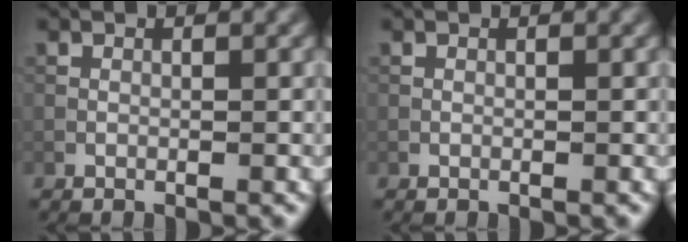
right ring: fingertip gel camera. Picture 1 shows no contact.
{"total": 0.0}